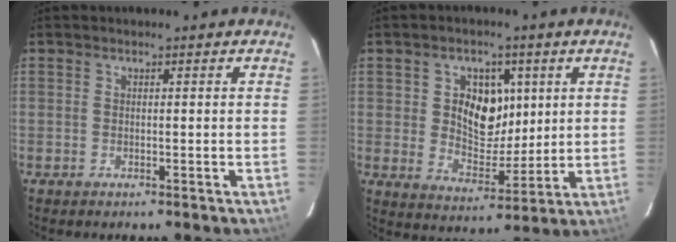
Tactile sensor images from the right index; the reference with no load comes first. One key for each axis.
{"total": 9.8, "fx": 2.4, "fy": 7.1, "fz": 6.3, "tx": -0.111, "ty": 0.004, "tz": 0.048}